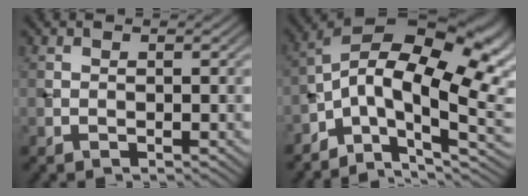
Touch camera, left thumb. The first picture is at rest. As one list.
[{"total": 15.9, "force": [-3.0, 6.6, 14.1], "torque": [-0.244, 0.004, -0.057]}]